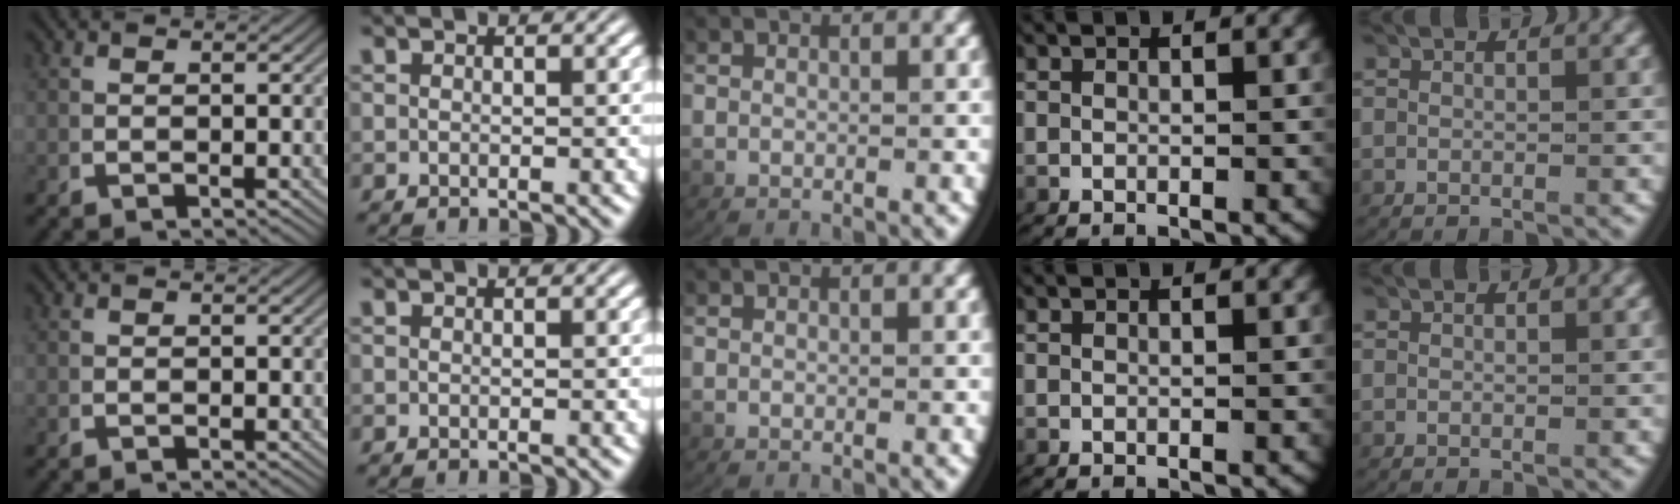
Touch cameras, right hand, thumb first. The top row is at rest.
{}